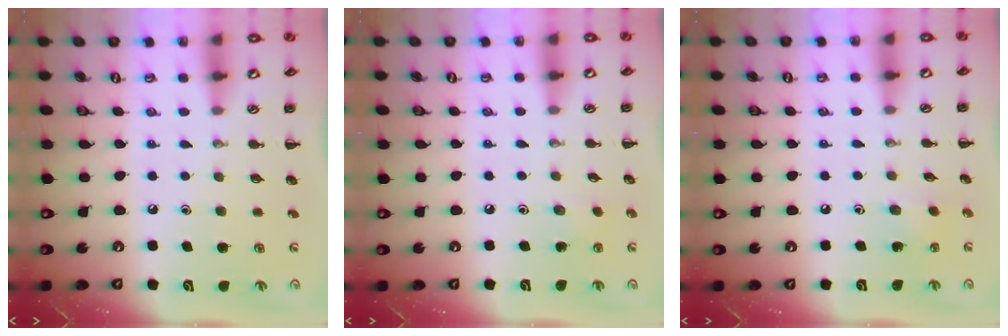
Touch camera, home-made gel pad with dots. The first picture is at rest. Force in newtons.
{"total": 2.5, "press": 2.4, "slide": 0.8}
{"total": 2.5, "press": 2.4, "slide": 0.7}